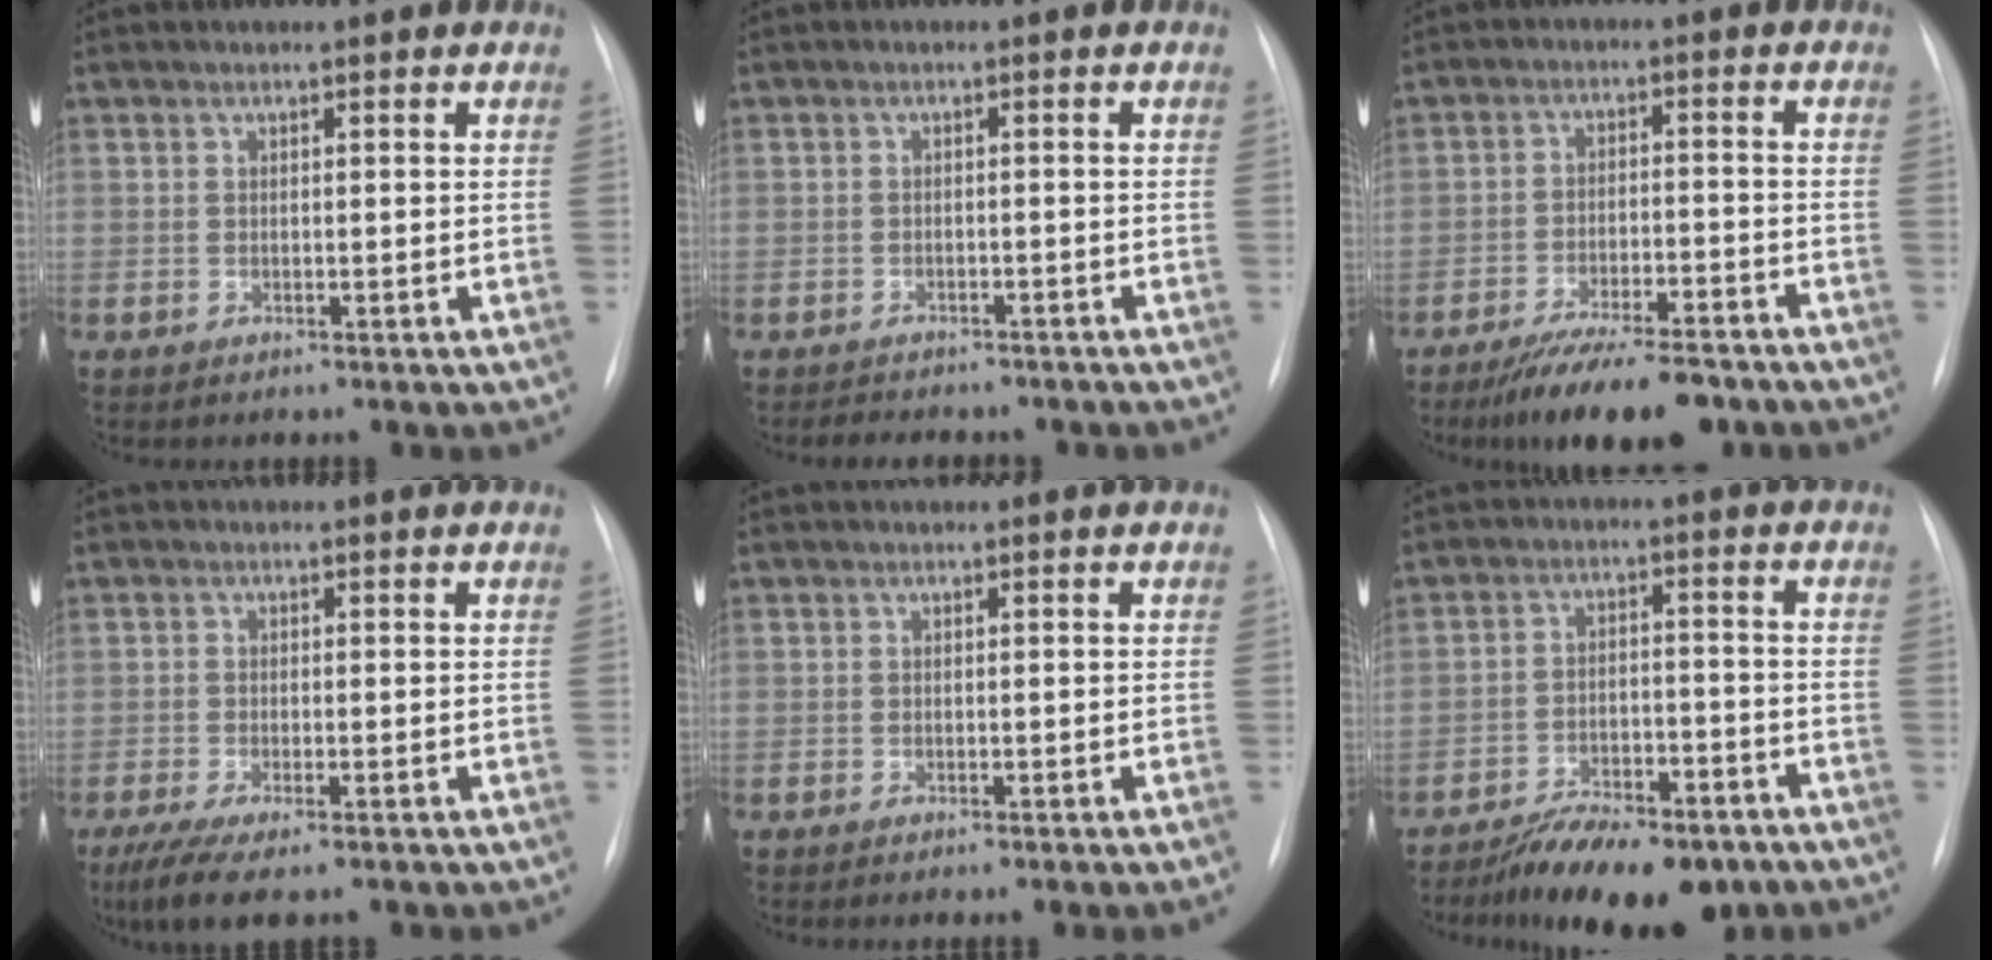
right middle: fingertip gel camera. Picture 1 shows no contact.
{"total": 6.2, "force": [-5.4, 2.0, 2.2], "torque": [-0.038, 0.000, -0.063]}
{"total": 12.2, "force": [-9.9, 2.6, 6.8], "torque": [-0.105, -0.015, -0.154]}
{"total": 6.6, "force": [-4.4, 1.4, 4.6], "torque": [-0.086, -0.021, -0.070]}
{"total": 1.4, "force": [-1.0, -0.3, 0.9], "torque": [-0.011, 0.001, -0.010]}
{"total": 12.2, "force": [-9.4, 4.2, 6.5], "torque": [-0.097, 0.000, -0.147]}